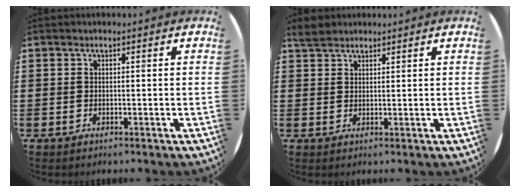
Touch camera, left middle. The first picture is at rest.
{"total": 2.3, "force": [2.1, 0.9, 0.4], "torque": [-0.005, 0.004, 0.040]}